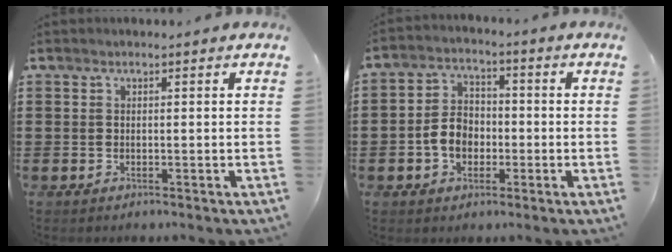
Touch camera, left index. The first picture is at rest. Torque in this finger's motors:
{"motor_torque": [1.51, 0.55, 0.66, 0.07]}